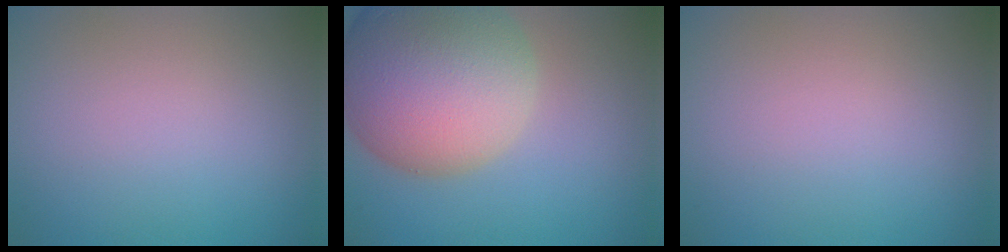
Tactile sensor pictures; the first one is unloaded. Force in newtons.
{"total": 14.8, "press": 14.8, "slide": 1.0}
{"total": 0.0}